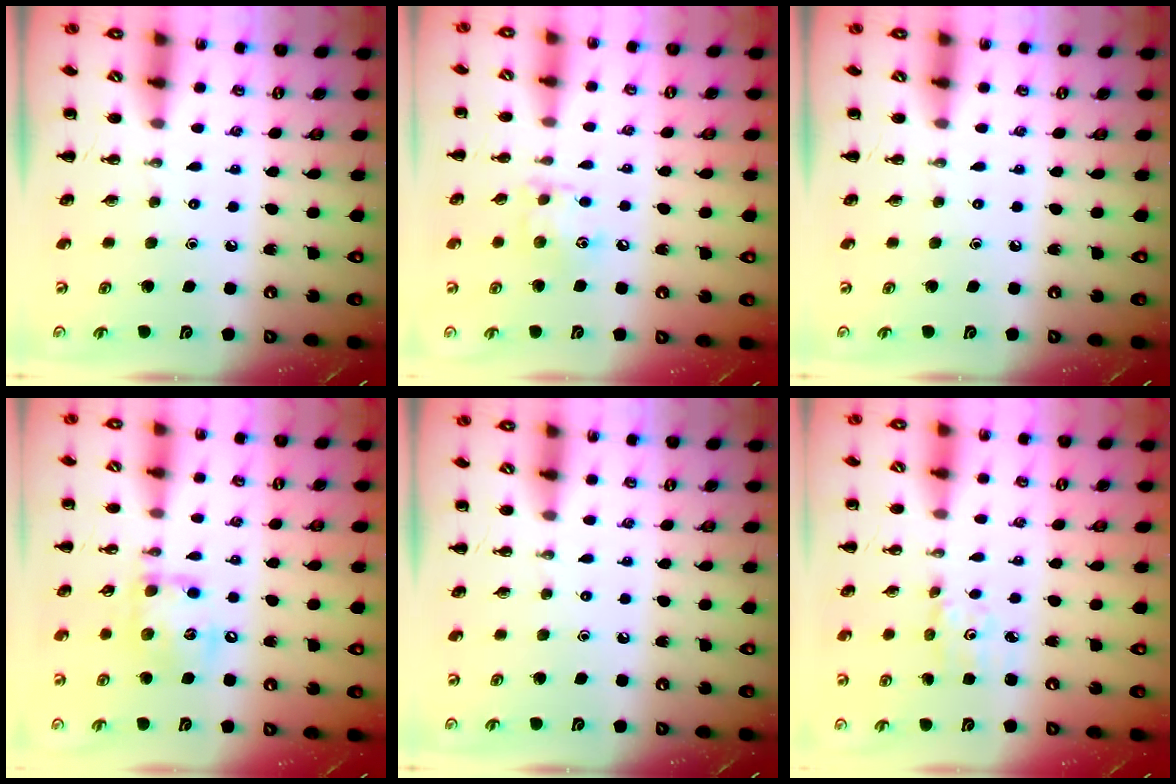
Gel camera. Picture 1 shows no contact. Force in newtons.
{"total": 7.9, "press": 7.8, "slide": 0.9}
{"total": 0.0}
{"total": 12.3, "press": 12.2, "slide": 1.9}
{"total": 0.0}
{"total": 1.6, "press": 1.5, "slide": 0.3}